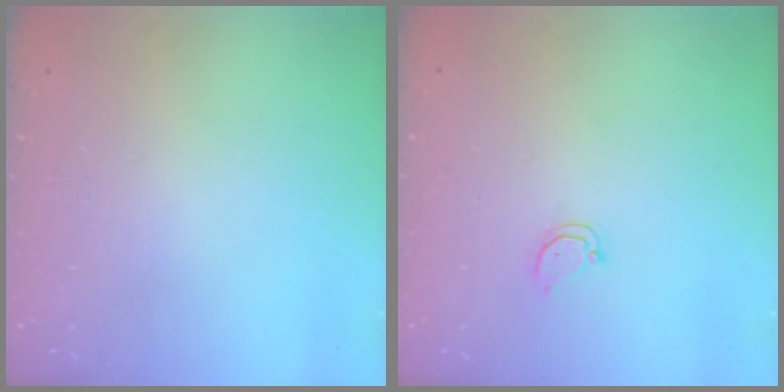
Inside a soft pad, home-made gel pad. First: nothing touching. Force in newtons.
{"total": 3.4, "press": 3.4, "slide": 0.2}